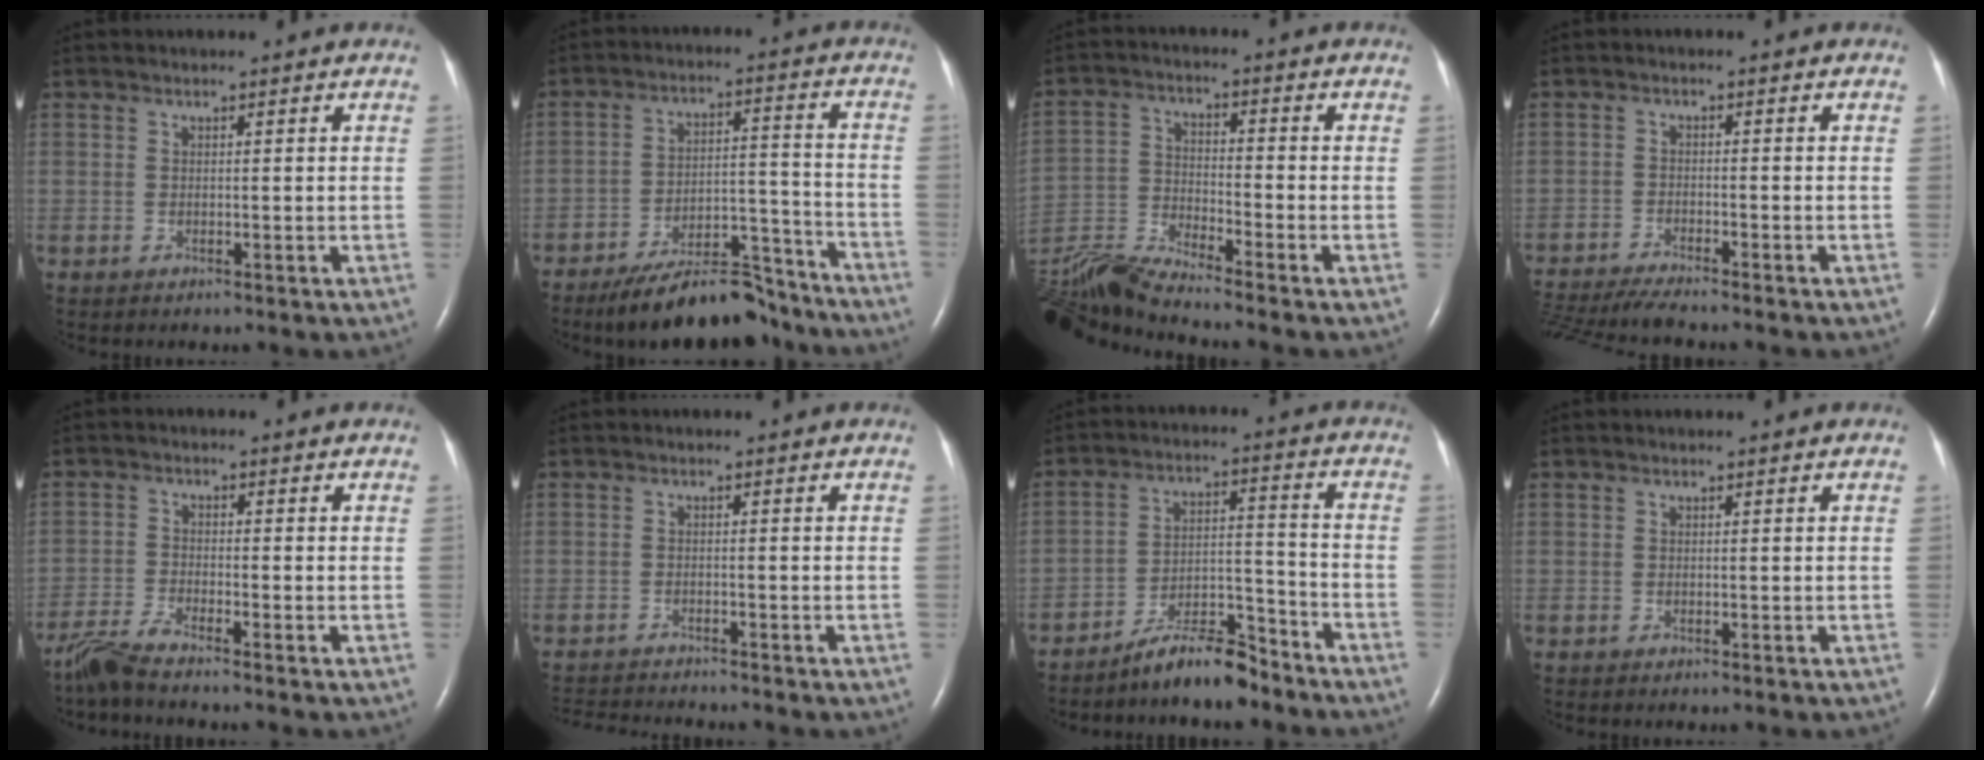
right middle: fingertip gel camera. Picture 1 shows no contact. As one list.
[{"total": 13.1, "force": [-11.5, 3.5, 5.4], "torque": [-0.075, 0.031, -0.182]}, {"total": 10.1, "force": [-9.4, -2.0, 2.9], "torque": [-0.065, -0.010, -0.184]}, {"total": 10.3, "force": [-9.4, 0.0, 4.3], "torque": [-0.070, -0.026, -0.157]}, {"total": 4.2, "force": [-3.9, -0.5, 1.6], "torque": [-0.043, -0.020, -0.082]}, {"total": 7.1, "force": [-6.9, 0.4, 1.9], "torque": [-0.031, -0.011, -0.105]}, {"total": 8.5, "force": [-7.5, 1.5, 3.6], "torque": [-0.060, 0.016, -0.130]}, {"total": 0.0}]